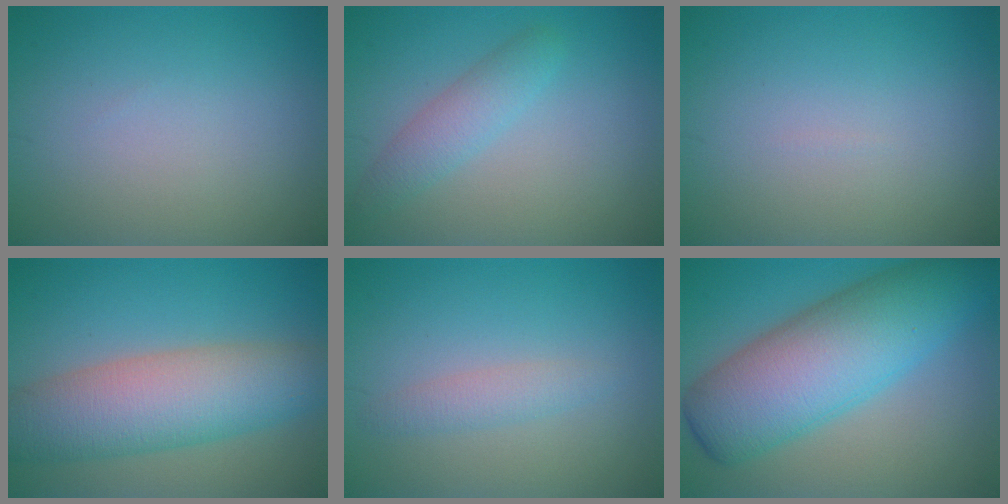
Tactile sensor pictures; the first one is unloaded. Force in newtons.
{"total": 2.5, "press": 2.5, "slide": 0.1}
{"total": 0.0}
{"total": 8.5, "press": 8.5, "slide": 0.3}
{"total": 1.7, "press": 1.7, "slide": 0.1}
{"total": 10.8, "press": 10.8, "slide": 0.2}